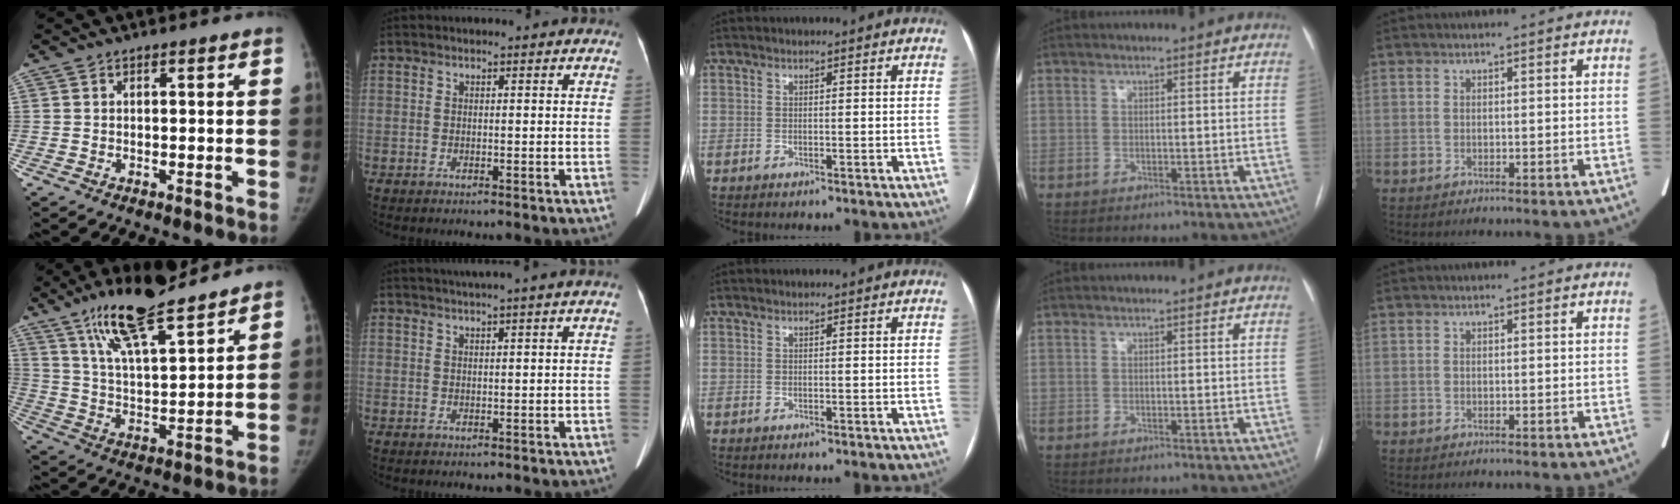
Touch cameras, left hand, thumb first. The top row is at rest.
{"thumb": {"total": 16.9, "force": [12.6, 4.0, 10.5], "torque": [-0.163, -0.061, 0.225]}, "index": {"total": 2.4, "force": [1.8, -0.8, 1.5], "torque": [-0.020, 0.006, 0.034]}}